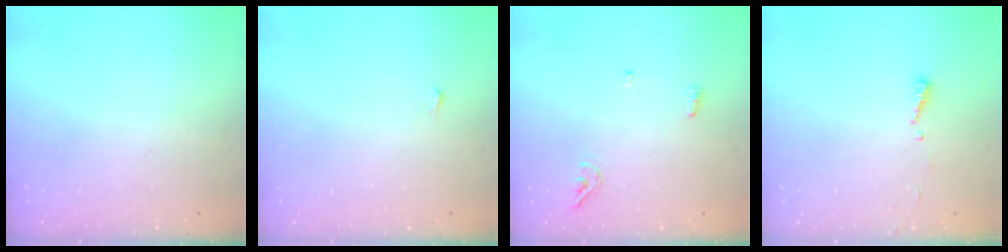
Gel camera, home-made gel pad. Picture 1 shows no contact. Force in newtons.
{"total": 6.7, "press": 2.3, "slide": 6.3}
{"total": 4.0, "press": 3.9, "slide": 1.0}
{"total": 4.4, "press": 4.4, "slide": 0.3}